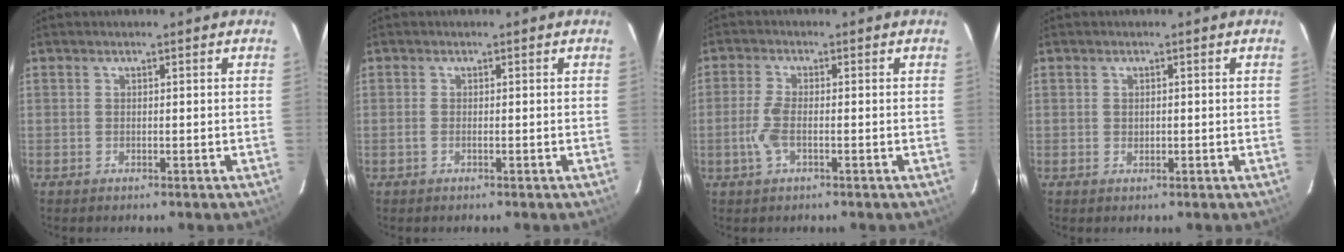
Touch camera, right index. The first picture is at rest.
{"total": 1.0, "force": [-0.3, 0.3, 0.9], "torque": [-0.020, 0.000, -0.008]}
{"total": 4.6, "force": [-1.3, 1.5, 4.2], "torque": [-0.097, 0.000, -0.027]}
{"total": 1.1, "force": [0.1, 0.8, 0.7], "torque": [-0.010, 0.003, 0.002]}